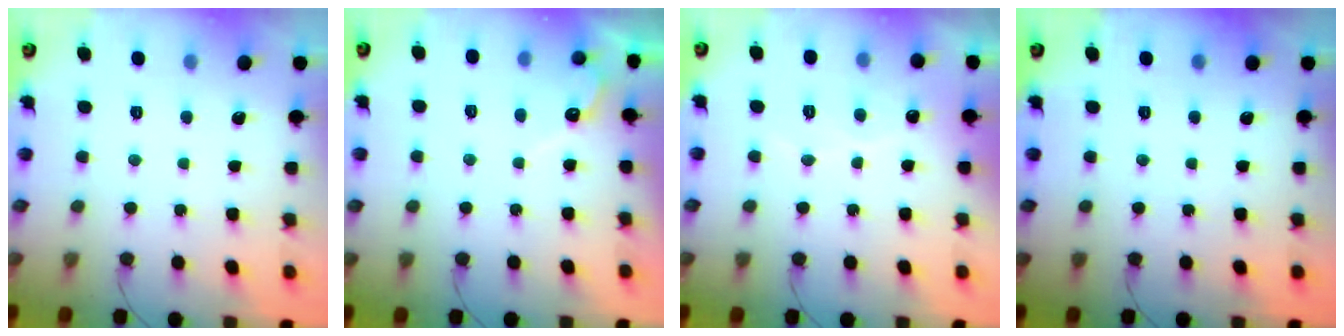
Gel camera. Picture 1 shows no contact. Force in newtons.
{"total": 3.3, "press": 3.3, "slide": 0.2}
{"total": 4.5, "press": 4.5, "slide": 0.3}
{"total": 0.0}